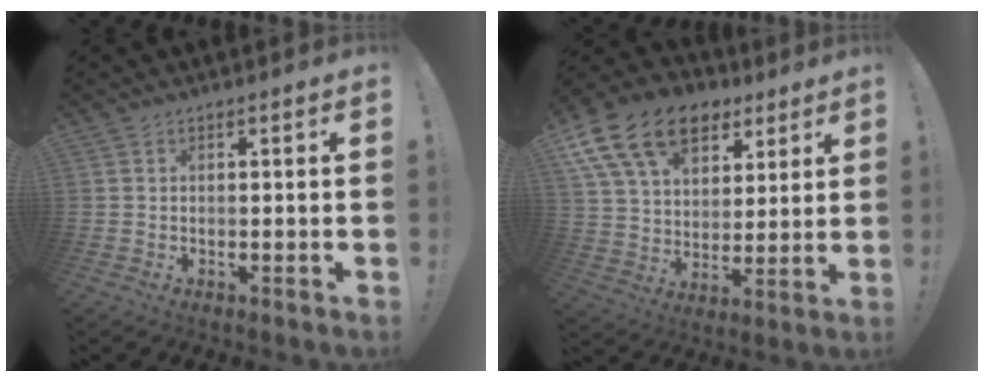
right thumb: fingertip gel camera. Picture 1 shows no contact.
{"total": 19.8, "force": [10.6, 12.8, 10.8], "torque": [-0.173, -0.053, 0.195]}